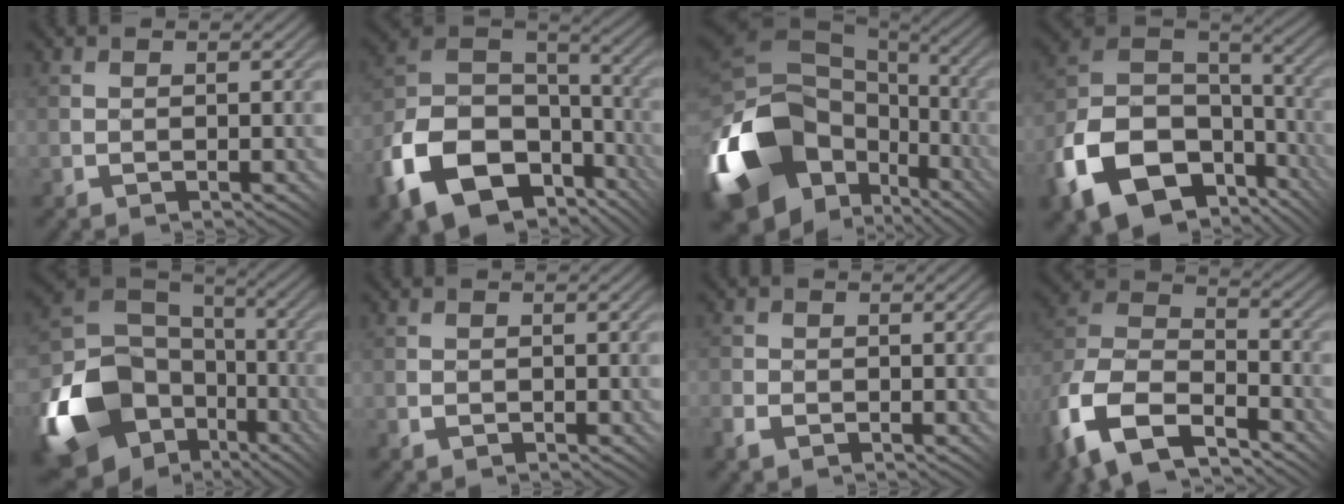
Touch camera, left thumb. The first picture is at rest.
{"total": 16.7, "force": [-8.0, 10.8, 9.9], "torque": [-0.235, -0.035, -0.140]}
{"total": 20.1, "force": [-7.4, 14.2, 12.2], "torque": [-0.305, -0.027, -0.117]}
{"total": 16.8, "force": [-7.8, 11.0, 10.0], "torque": [-0.235, -0.036, -0.134]}
{"total": 17.4, "force": [-7.1, 12.9, 9.2], "torque": [-0.235, -0.040, -0.127]}
{"total": 0.9, "force": [-0.7, 0.6, 0.0], "torque": [0.004, 0.000, -0.013]}
{"total": 2.7, "force": [-1.6, 1.9, 1.0], "torque": [-0.026, -0.005, -0.038]}
{"total": 15.1, "force": [-9.6, 8.2, 8.3], "torque": [-0.222, -0.034, -0.180]}